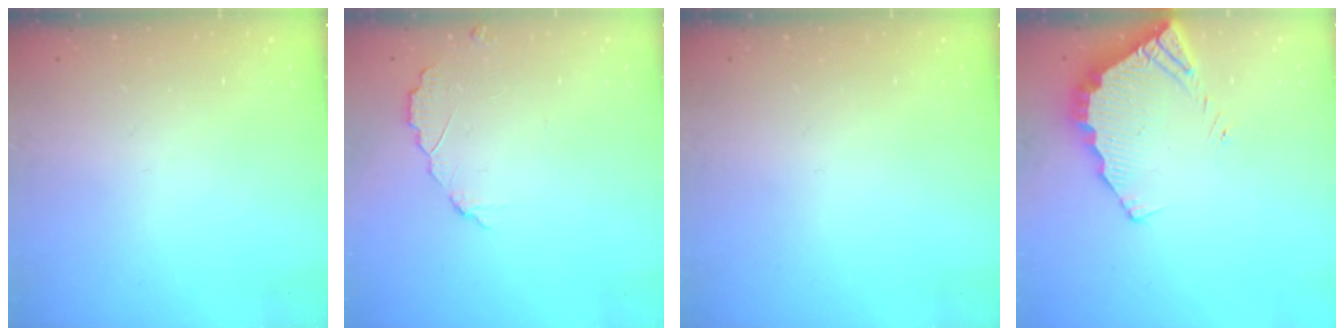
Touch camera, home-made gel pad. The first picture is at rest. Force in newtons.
{"total": 4.3, "press": 4.3, "slide": 0.4}
{"total": 0.0}
{"total": 4.8, "press": 4.7, "slide": 0.7}